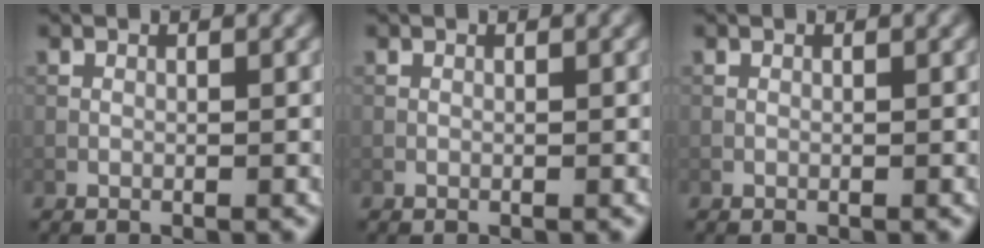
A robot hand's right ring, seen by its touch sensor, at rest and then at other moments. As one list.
[{"total": 0.0}, {"total": 0.0}]